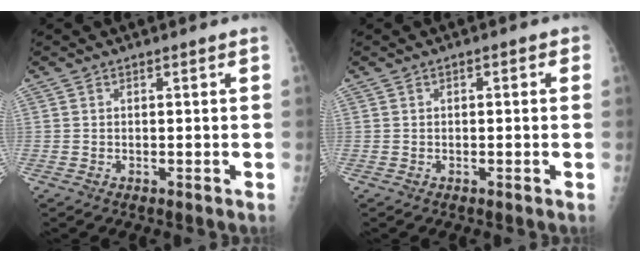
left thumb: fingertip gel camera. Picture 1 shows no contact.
{"total": 1.8, "force": [0.3, 1.0, 1.4], "torque": [-0.009, 0.005, -0.005]}